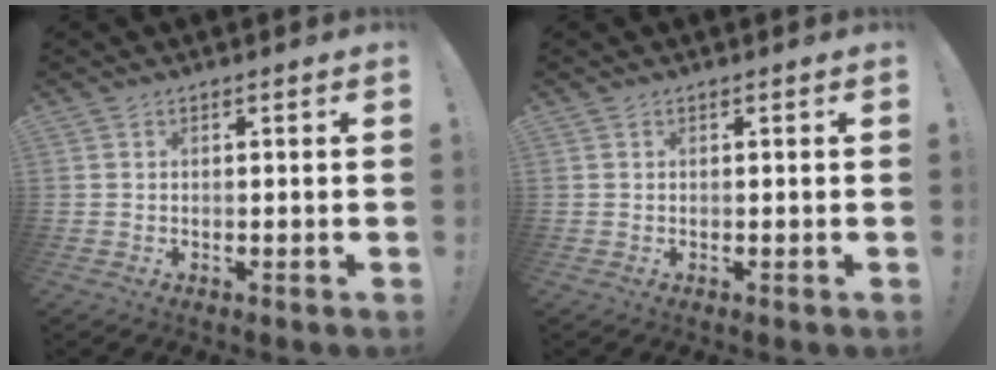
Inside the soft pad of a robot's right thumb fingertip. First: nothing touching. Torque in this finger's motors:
{"motor_torque": [0.04, 0.02, 0.05, -0.08, 0.04]}